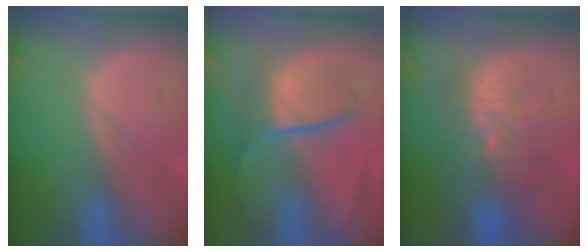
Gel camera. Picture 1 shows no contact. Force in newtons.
{"total": 9.2, "press": 7.7, "slide": 5.0}
{"total": 9.2, "press": 9.0, "slide": 2.0}